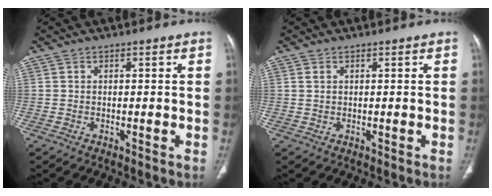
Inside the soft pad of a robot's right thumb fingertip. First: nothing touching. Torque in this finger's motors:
{"motor_torque": [-0.19, -0.13, -0.38, 0.25, -0.02]}